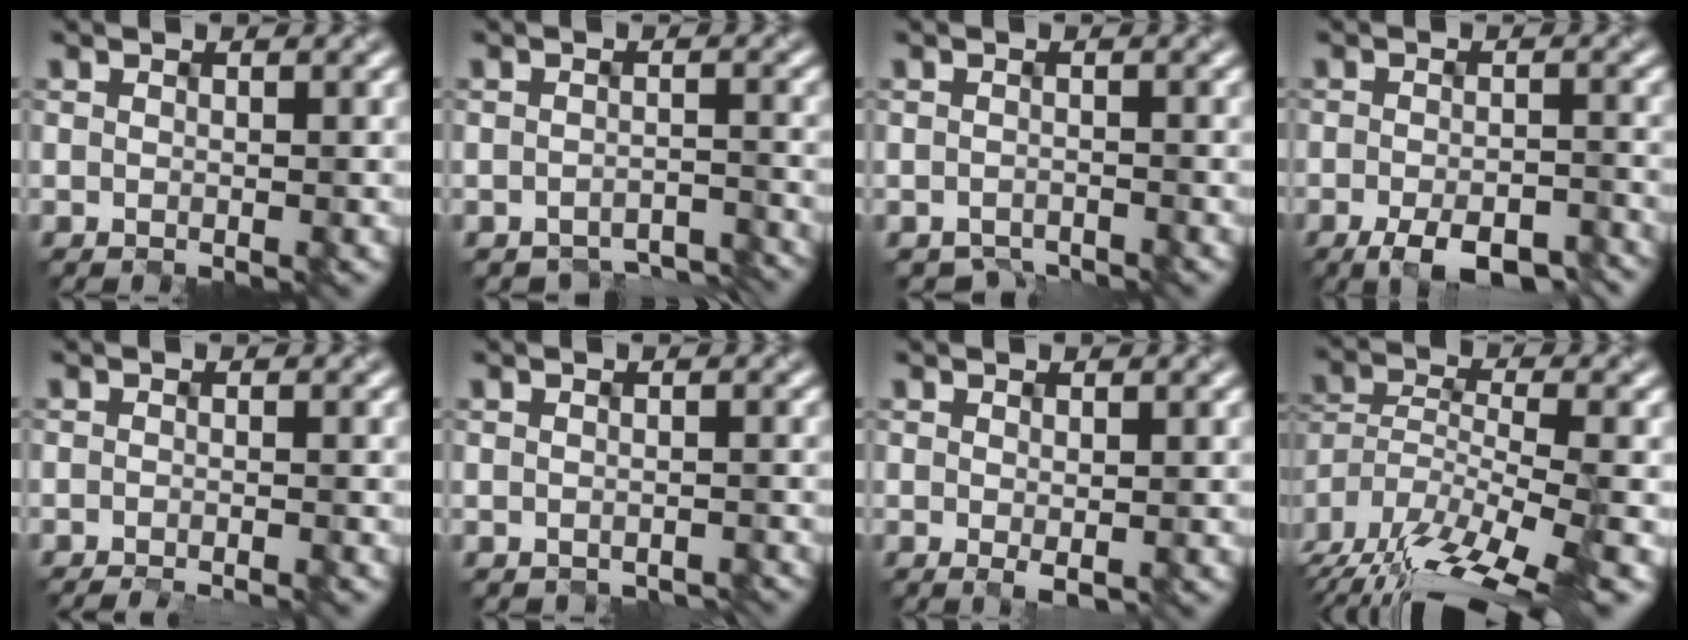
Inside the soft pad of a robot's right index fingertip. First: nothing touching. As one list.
[{"total": 4.4, "force": [-4.3, 0.9, 0.4], "torque": [-0.006, -0.014, -0.053]}, {"total": 2.4, "force": [-2.4, 0.2, -0.2], "torque": [0.005, -0.006, -0.041]}, {"total": 5.0, "force": [-3.4, 1.7, 3.3], "torque": [-0.050, -0.004, -0.048]}, {"total": 1.8, "force": [-1.5, 0.2, 0.9], "torque": [0.002, -0.005, -0.028]}, {"total": 1.9, "force": [-1.9, 0.1, -0.2], "torque": [0.006, -0.007, -0.026]}, {"total": 0.6, "force": [-0.1, 0.2, 0.6], "torque": [-0.008, -0.003, 0.003]}, {"total": 14.5, "force": [-11.5, 4.5, 7.6], "torque": [-0.136, -0.019, -0.169]}]